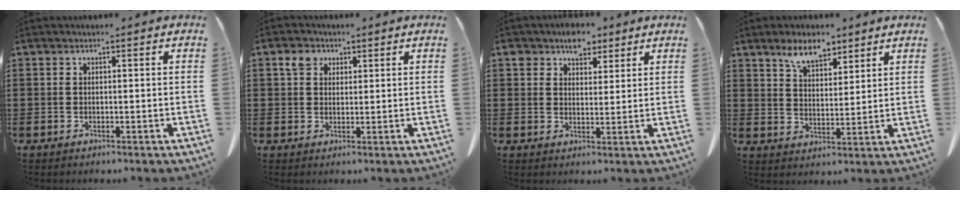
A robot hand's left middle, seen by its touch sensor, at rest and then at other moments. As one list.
[{"total": 3.1, "force": [1.7, 2.3, 1.2], "torque": [-0.032, 0.007, 0.030]}, {"total": 5.5, "force": [3.9, 3.4, 1.7], "torque": [-0.027, -0.002, 0.070]}, {"total": 6.3, "force": [4.9, 2.7, 3.0], "torque": [-0.065, -0.006, 0.089]}]